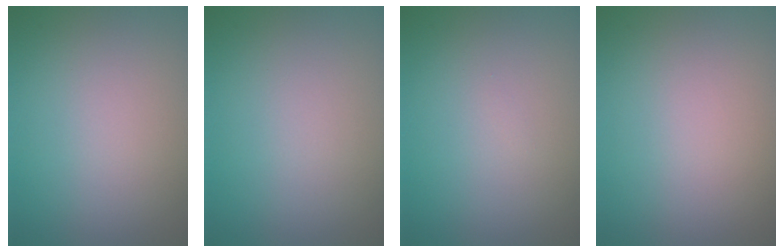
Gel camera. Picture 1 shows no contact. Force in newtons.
{"total": 0.0}
{"total": 0.0}
{"total": 0.0}